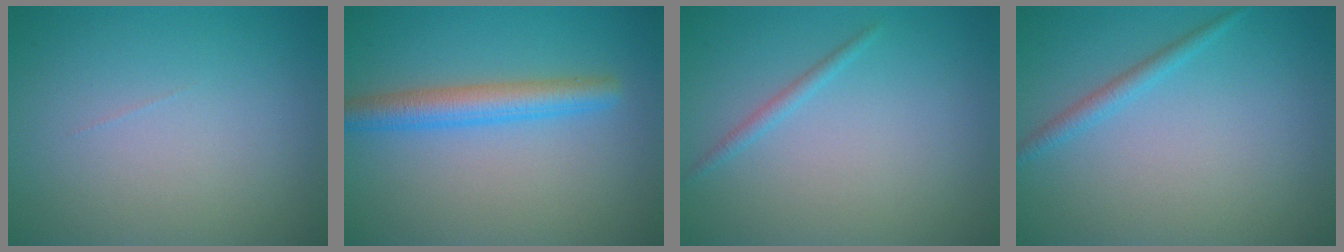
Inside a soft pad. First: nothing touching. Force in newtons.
{"total": 3.7, "press": 3.7, "slide": 0.1}
{"total": 1.0, "press": 1.0, "slide": 0.0}
{"total": 1.5, "press": 1.5, "slide": 0.1}